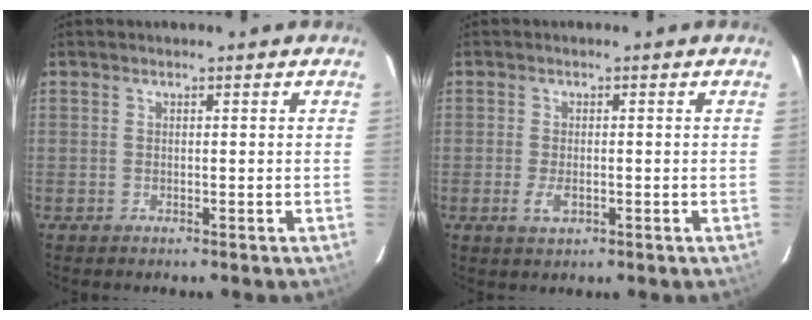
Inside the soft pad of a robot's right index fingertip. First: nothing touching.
{"total": 2.8, "force": [-1.0, 1.4, 2.3], "torque": [-0.045, -0.005, -0.015]}